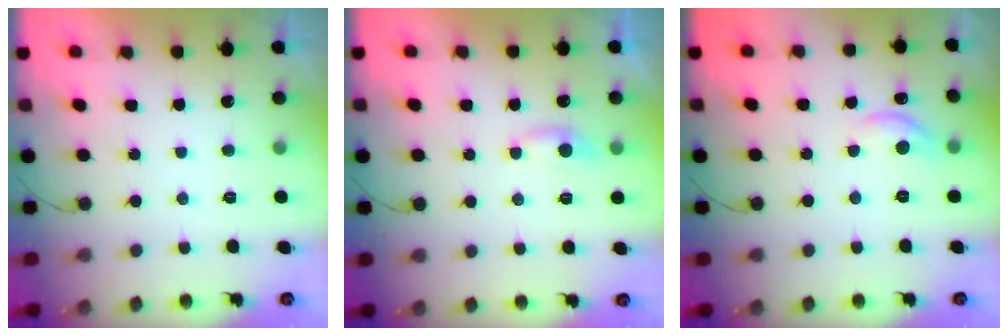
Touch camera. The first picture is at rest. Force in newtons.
{"total": 4.5, "press": 4.4, "slide": 0.5}
{"total": 9.0, "press": 9.0, "slide": 0.5}